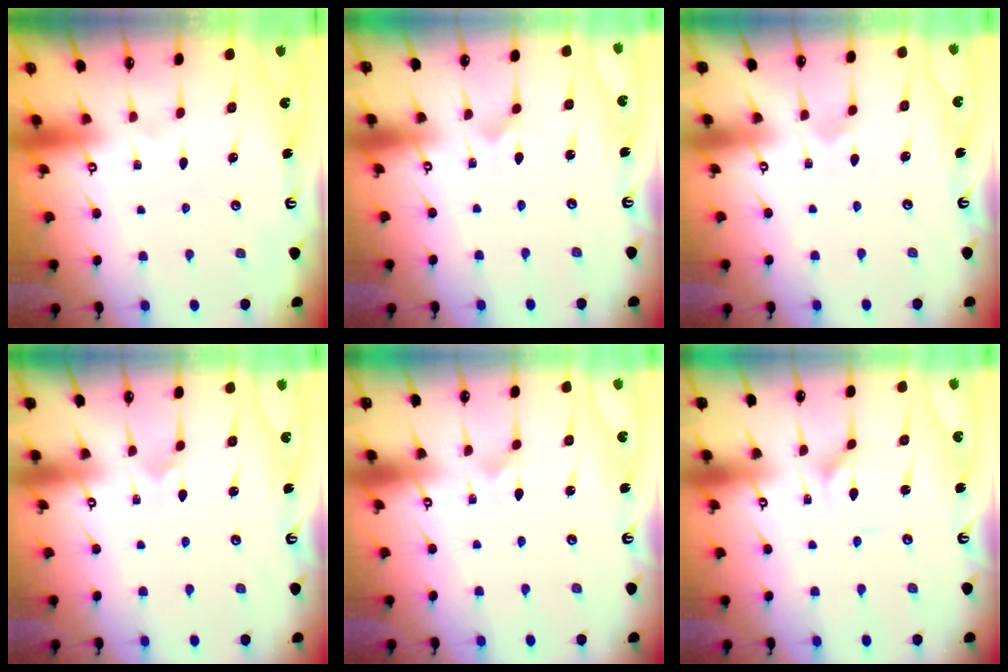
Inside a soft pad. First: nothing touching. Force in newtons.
{"total": 3.8, "press": 3.8, "slide": 0.2}
{"total": 2.8, "press": 2.8, "slide": 0.6}
{"total": 1.6, "press": 1.6, "slide": 0.0}
{"total": 2.4, "press": 2.4, "slide": 0.6}
{"total": 2.6, "press": 2.6, "slide": 0.3}